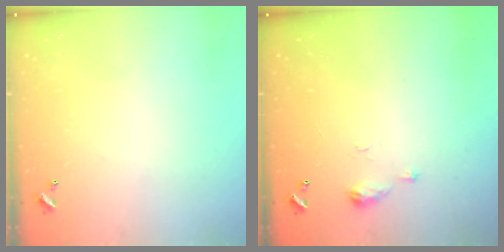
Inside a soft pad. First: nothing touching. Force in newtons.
{"total": 5.4, "press": 5.3, "slide": 0.8}